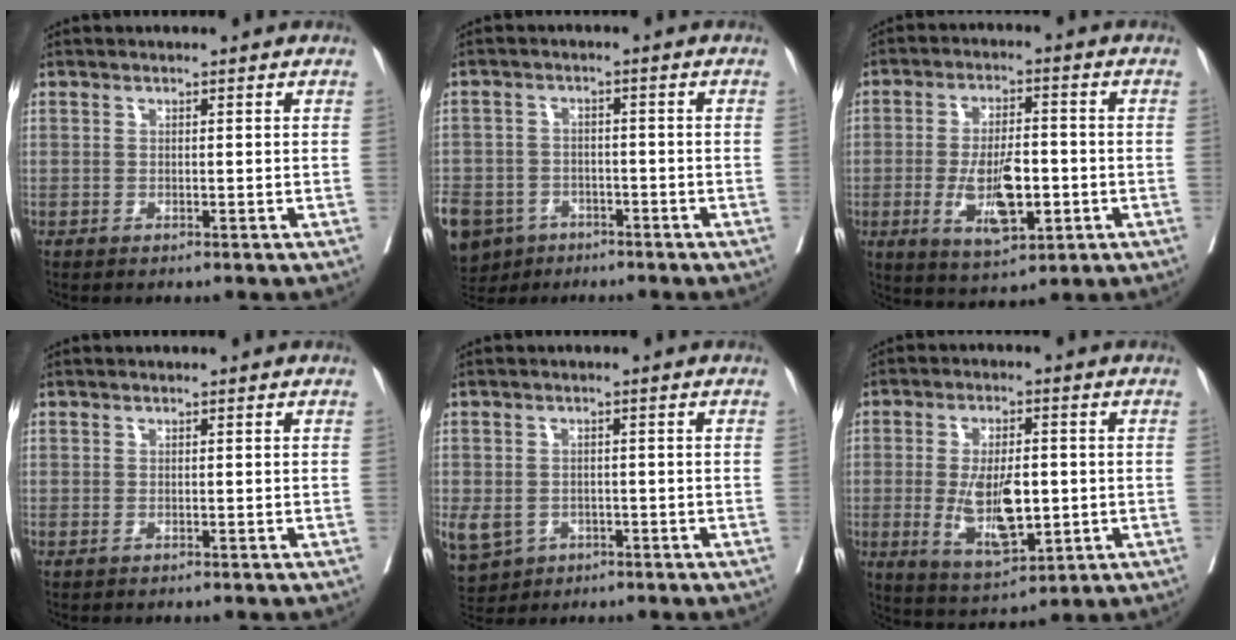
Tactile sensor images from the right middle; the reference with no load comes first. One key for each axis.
{"total": 12.9, "fx": -8.2, "fy": 9.0, "fz": 4.3, "tx": -0.145, "ty": -0.012, "tz": -0.126}
{"total": 9.7, "fx": -2.3, "fy": 3.5, "fz": 8.7, "tx": -0.163, "ty": -0.008, "tz": -0.030}
{"total": 0.0}
{"total": 13.5, "fx": -5.0, "fy": 11.4, "fz": 5.2, "tx": -0.189, "ty": -0.006, "tz": -0.067}
{"total": 10.4, "fx": -1.2, "fy": 4.0, "fz": 9.6, "tx": -0.183, "ty": -0.015, "tz": -0.009}